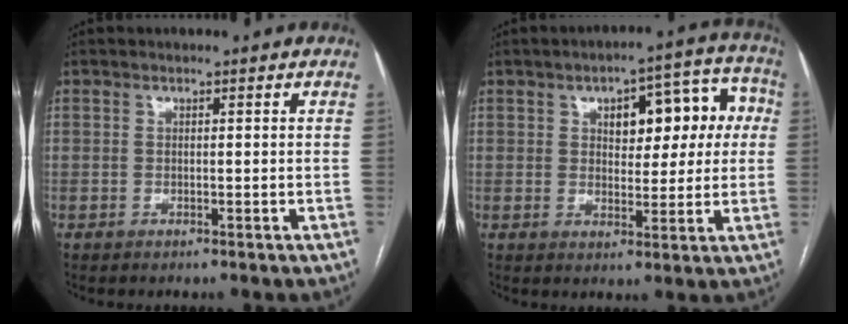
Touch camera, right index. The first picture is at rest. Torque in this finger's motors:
{"motor_torque": [0.32, 0.06, 0.18, 0.05]}